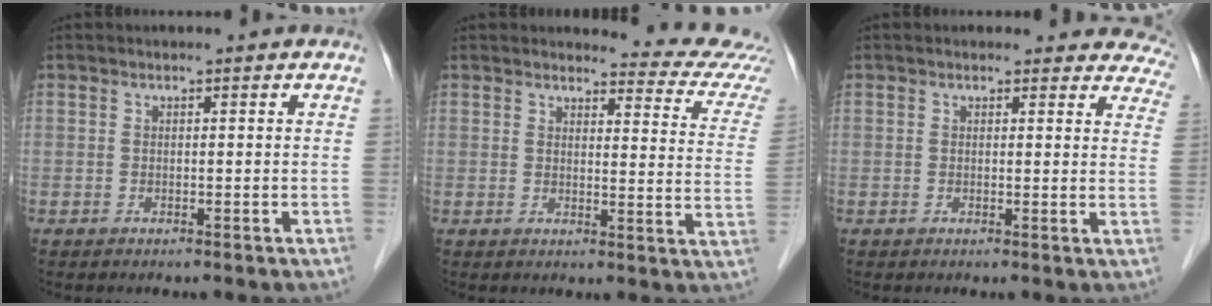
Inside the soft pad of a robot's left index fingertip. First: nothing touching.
{"total": 11.0, "force": [10.9, 0.1, 1.2], "torque": [0.002, -0.084, 0.094]}
{"total": 10.0, "force": [9.4, 3.4, 1.2], "torque": [0.040, -0.023, 0.061]}